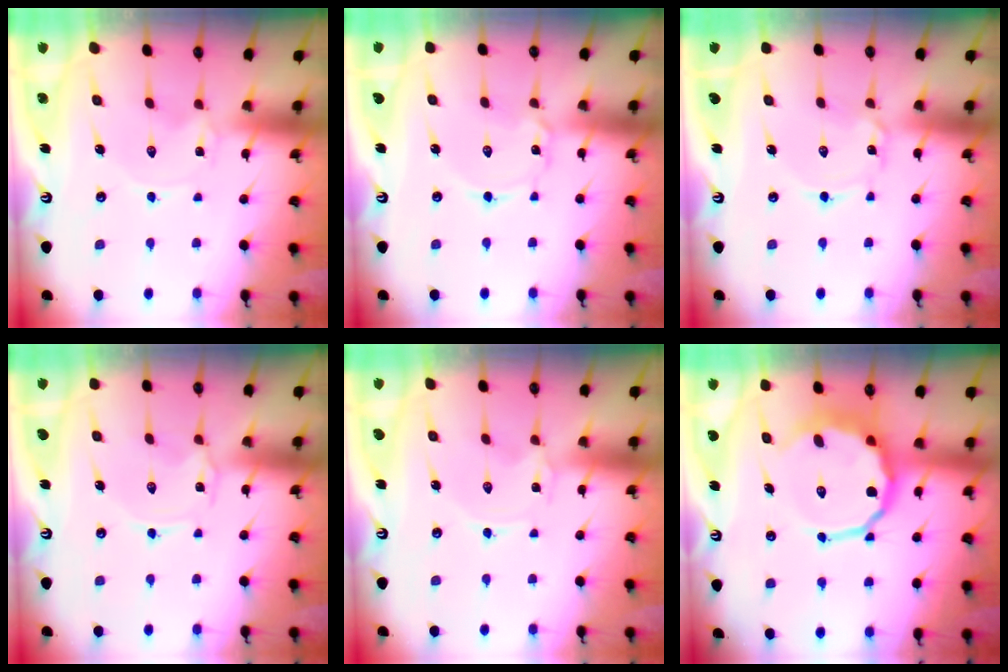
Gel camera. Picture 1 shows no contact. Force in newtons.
{"total": 2.4, "press": 2.4, "slide": 0.1}
{"total": 1.9, "press": 1.9, "slide": 0.2}
{"total": 1.3, "press": 1.3, "slide": 0.2}
{"total": 0.0}
{"total": 11.2, "press": 10.6, "slide": 3.6}